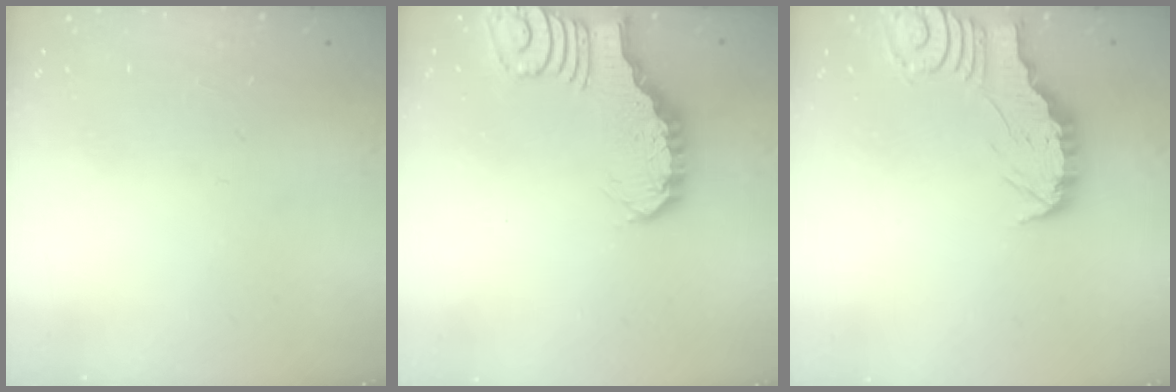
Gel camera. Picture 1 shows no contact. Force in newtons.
{"total": 3.0, "press": 2.9, "slide": 0.4}
{"total": 2.9, "press": 2.9, "slide": 0.3}